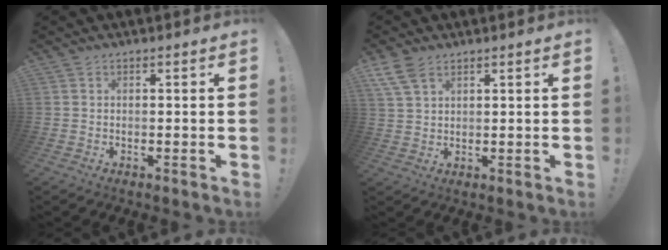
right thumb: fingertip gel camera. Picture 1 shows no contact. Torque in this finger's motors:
{"motor_torque": [-0.32, 0.34, 0.28, 0.06, 0.04]}